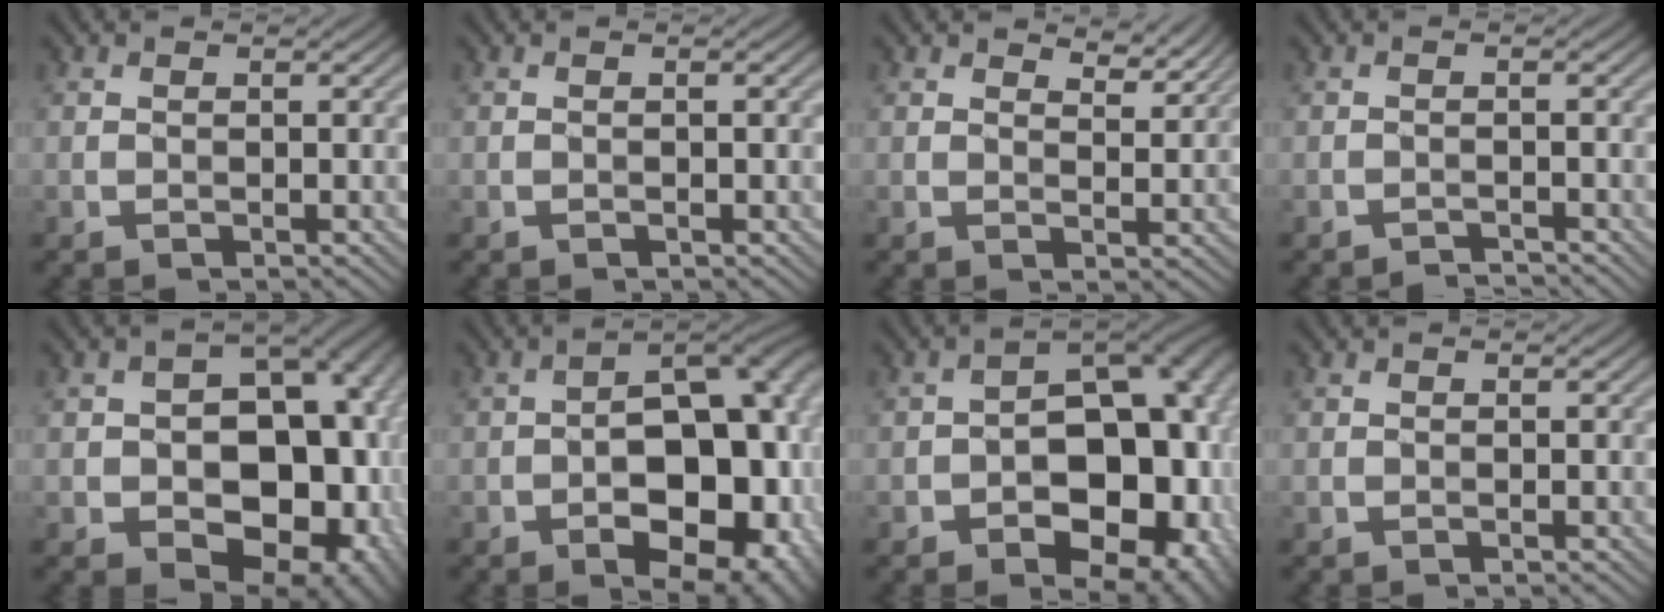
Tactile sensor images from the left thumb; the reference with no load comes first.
{"total": 0.6, "force": [-0.2, -0.2, 0.6], "torque": [-0.011, 0.003, -0.003]}
{"total": 4.0, "force": [3.3, 1.4, 1.8], "torque": [-0.034, -0.005, 0.054]}
{"total": 1.1, "force": [-1.0, -0.3, -0.1], "torque": [0.001, 0.006, -0.023]}
{"total": 18.4, "force": [-3.0, 12.9, 12.8], "torque": [-0.131, -0.013, -0.036]}
{"total": 18.5, "force": [-5.9, 10.3, 14.1], "torque": [-0.139, 0.009, -0.066]}
{"total": 18.0, "force": [-4.2, 11.1, 13.5], "torque": [-0.136, -0.009, -0.040]}
{"total": 0.0}